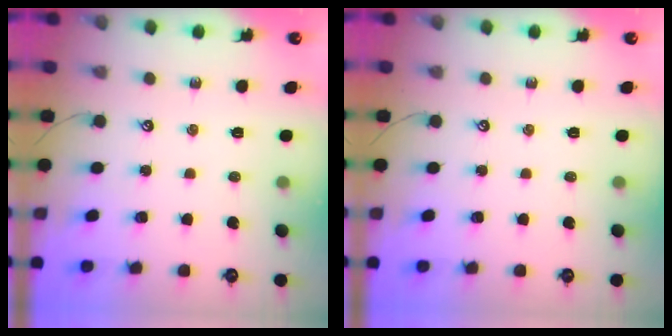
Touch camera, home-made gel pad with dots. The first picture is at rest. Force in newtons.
{"total": 0.0}